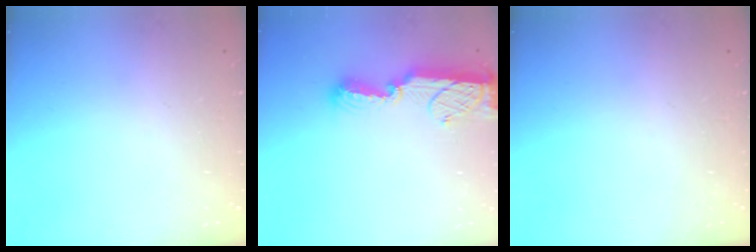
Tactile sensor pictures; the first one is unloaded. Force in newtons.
{"total": 12.8, "press": 11.4, "slide": 5.9}
{"total": 0.0}